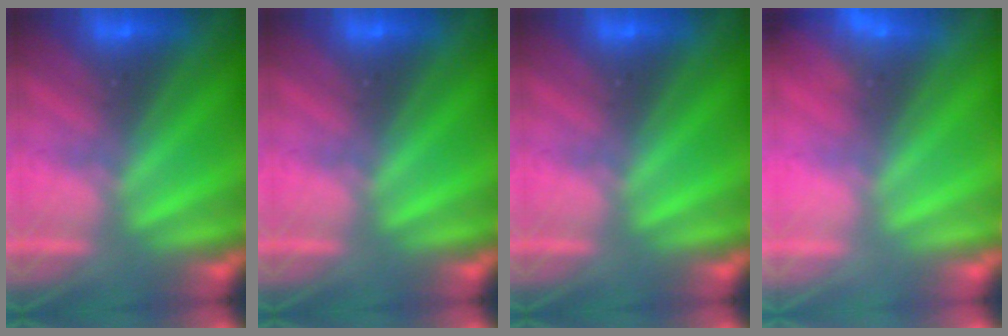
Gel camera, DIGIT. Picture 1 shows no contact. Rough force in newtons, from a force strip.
{"total": 0.0}
{"total": 0.0}
{"total": 2.9}